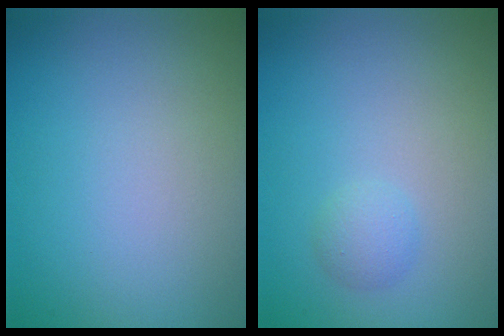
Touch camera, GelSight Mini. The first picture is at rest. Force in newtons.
{"total": 1.3, "press": 1.3, "slide": 0.0}